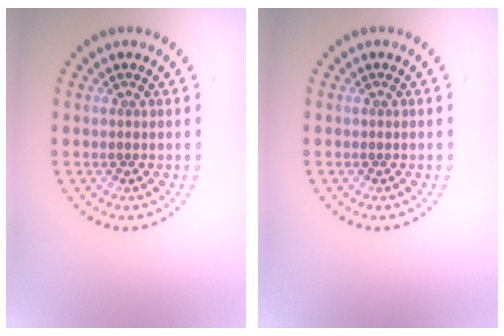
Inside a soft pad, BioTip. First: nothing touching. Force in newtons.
{"total": 0.0}